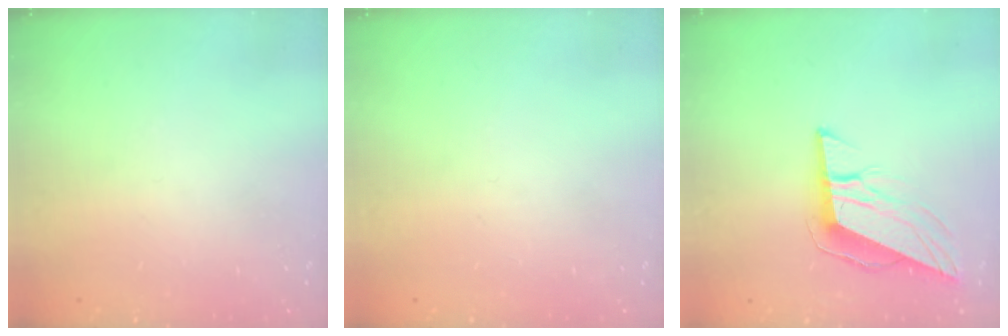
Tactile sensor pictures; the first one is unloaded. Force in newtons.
{"total": 0.0}
{"total": 10.3, "press": 10.2, "slide": 1.9}